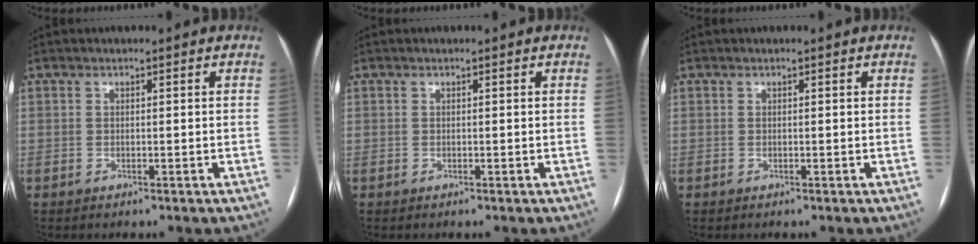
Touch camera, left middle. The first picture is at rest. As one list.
[{"total": 0.0}, {"total": 0.0}]